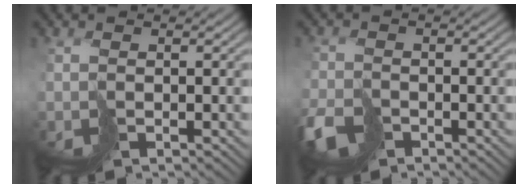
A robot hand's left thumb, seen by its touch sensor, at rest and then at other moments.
{"total": 4.9, "force": [-3.4, 2.9, 2.1], "torque": [-0.047, -0.013, -0.074]}